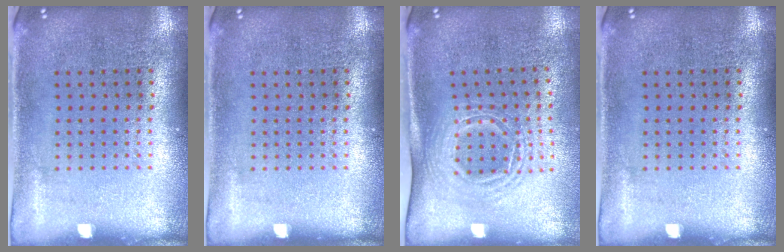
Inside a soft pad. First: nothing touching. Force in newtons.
{"total": 0.0}
{"total": 1.6, "press": 1.2, "slide": 1.1}
{"total": 0.0}